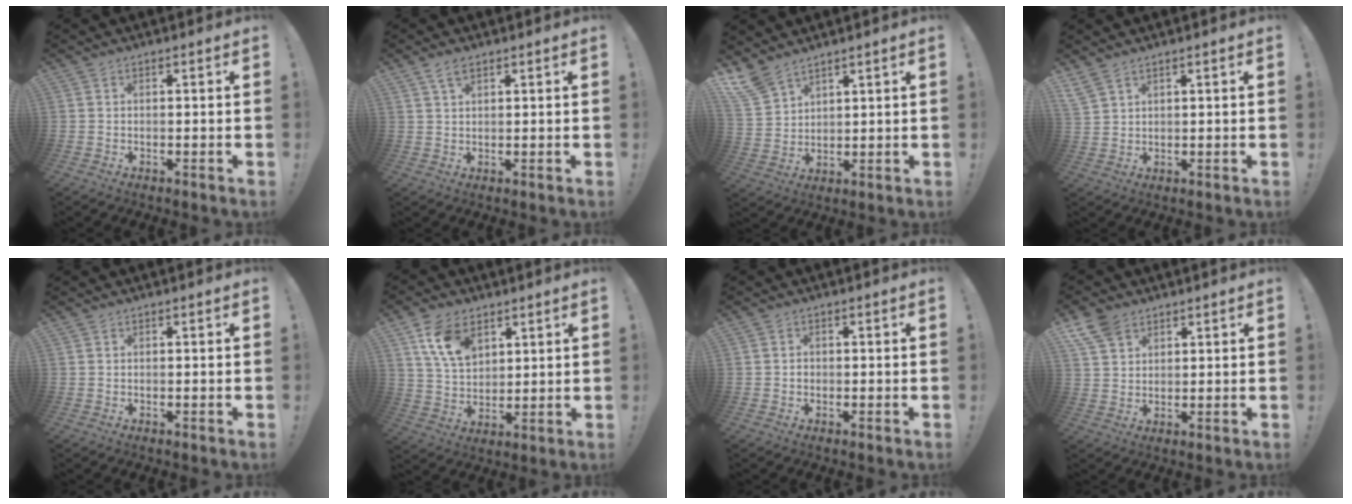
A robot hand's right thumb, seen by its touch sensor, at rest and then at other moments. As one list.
[{"total": 3.6, "force": [2.2, 1.5, 2.3], "torque": [-0.036, -0.008, 0.039]}, {"total": 7.6, "force": [6.3, 3.4, 2.7], "torque": [-0.056, -0.038, 0.125]}, {"total": 4.5, "force": [3.6, 1.6, 2.1], "torque": [-0.045, -0.014, 0.072]}, {"total": 0.0}, {"total": 11.8, "force": [6.3, 7.7, 6.5], "torque": [-0.105, -0.021, 0.121]}, {"total": 0.9, "force": [-0.5, 0.7, 0.3], "torque": [-0.012, 0.006, -0.008]}, {"total": 7.3, "force": [4.8, 4.5, 3.1], "torque": [-0.059, -0.016, 0.096]}]